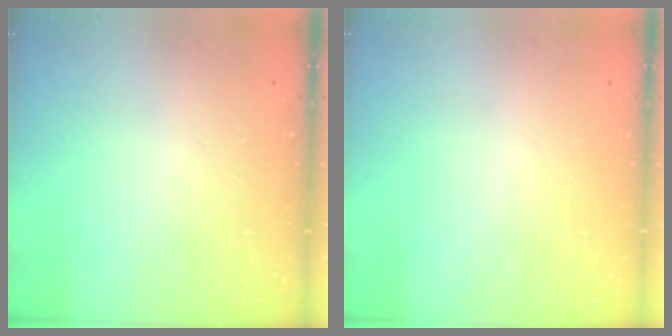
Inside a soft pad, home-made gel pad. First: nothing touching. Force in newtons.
{"total": 0.0}